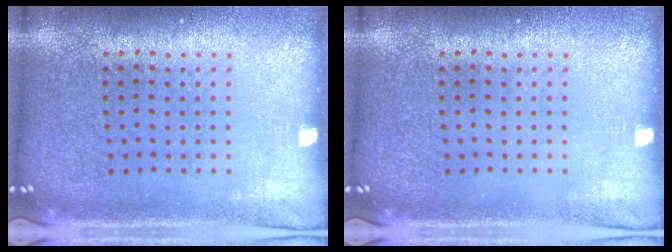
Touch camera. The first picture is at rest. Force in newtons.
{"total": 0.0}